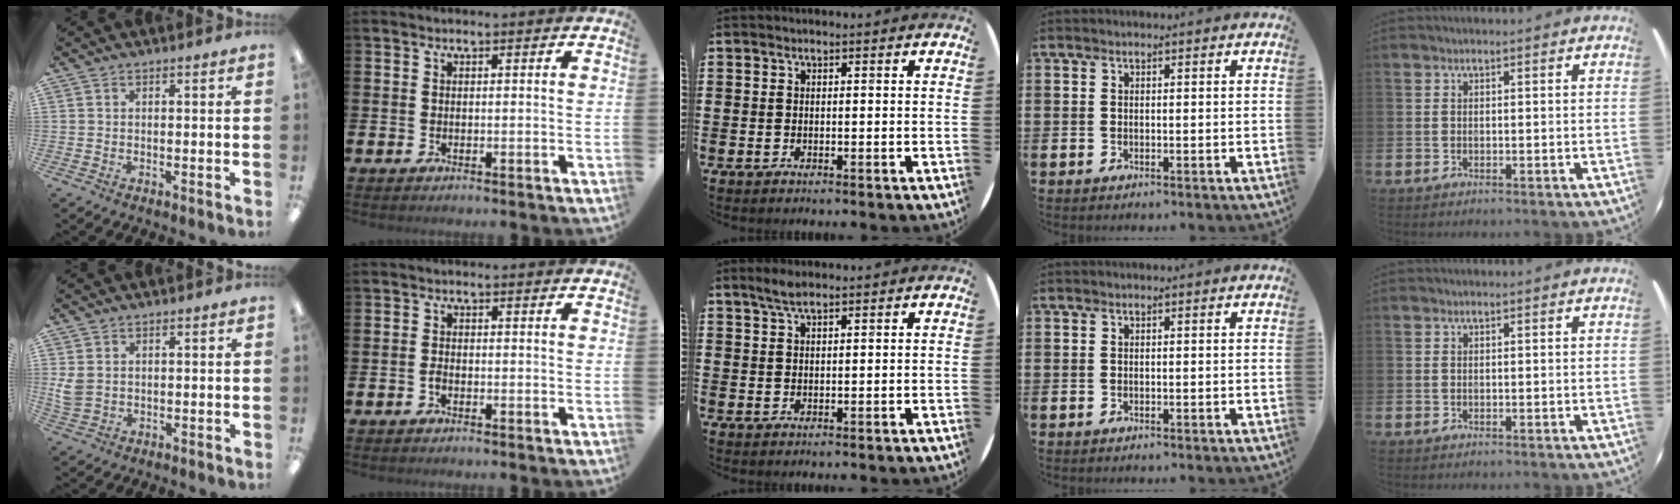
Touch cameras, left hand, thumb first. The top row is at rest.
{"thumb": {"total": 3.8, "force": [1.1, 3.0, 2.1], "torque": [-0.040, -0.002, 0.020]}, "index": {"total": 1.0, "force": [-0.6, 0.5, 0.6], "torque": [-0.008, -0.002, -0.013]}, "middle": {"total": 2.3, "force": [1.8, 0.5, 1.3], "torque": [-0.027, 0.006, 0.032]}}